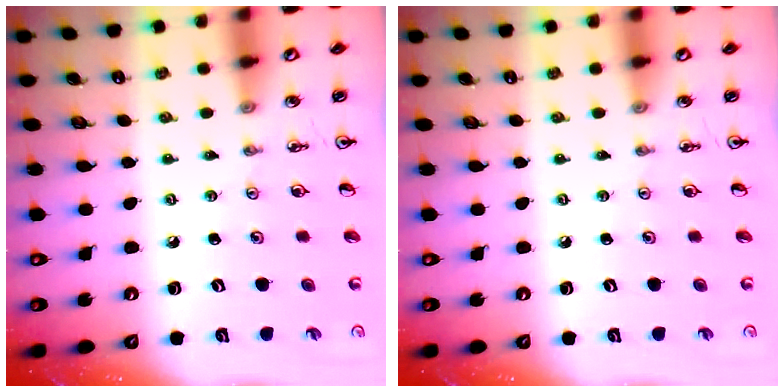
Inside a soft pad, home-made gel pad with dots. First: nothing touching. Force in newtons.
{"total": 0.0}